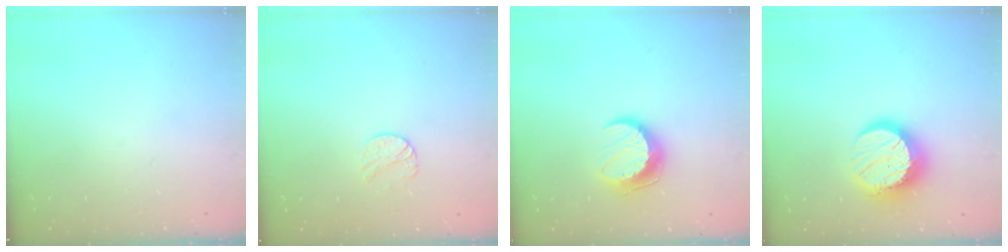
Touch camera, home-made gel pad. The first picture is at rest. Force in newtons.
{"total": 7.4, "press": 7.3, "slide": 0.6}
{"total": 9.9, "press": 9.9, "slide": 0.0}
{"total": 14.0, "press": 14.0, "slide": 0.9}